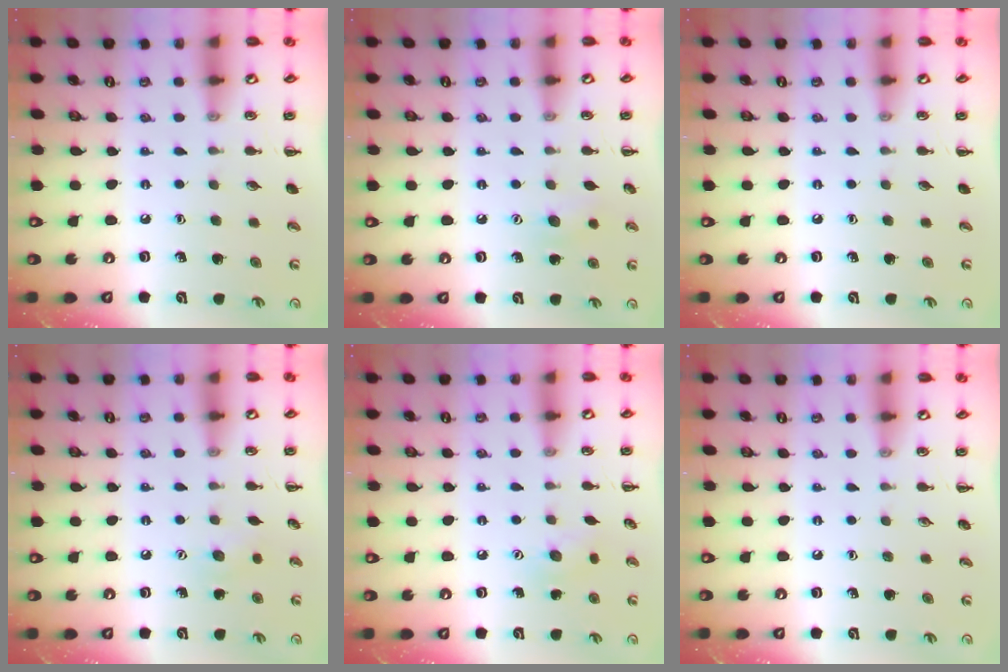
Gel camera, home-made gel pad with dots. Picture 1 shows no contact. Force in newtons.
{"total": 7.2, "press": 7.1, "slide": 1.6}
{"total": 0.0}
{"total": 4.0, "press": 3.9, "slide": 0.7}
{"total": 4.7, "press": 4.5, "slide": 1.3}
{"total": 0.0}